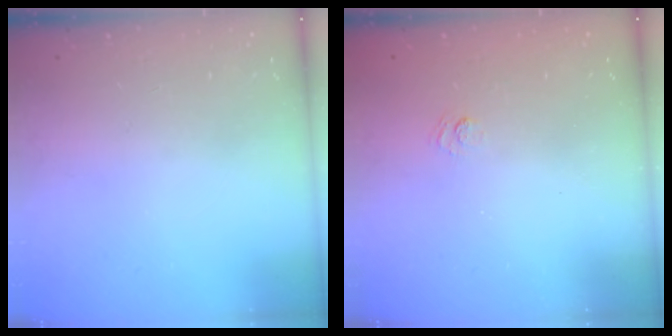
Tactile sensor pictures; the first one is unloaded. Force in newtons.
{"total": 2.6, "press": 2.3, "slide": 1.1}